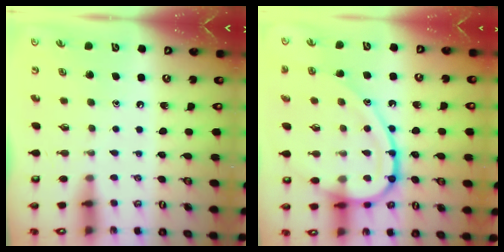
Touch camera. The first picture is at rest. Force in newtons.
{"total": 18.6, "press": 18.5, "slide": 1.0}